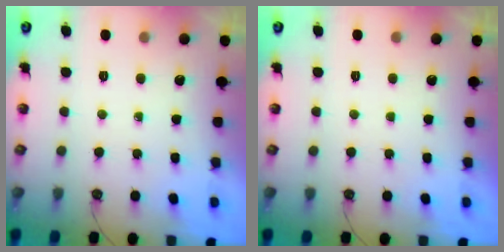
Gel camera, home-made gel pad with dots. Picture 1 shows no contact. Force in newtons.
{"total": 0.0}